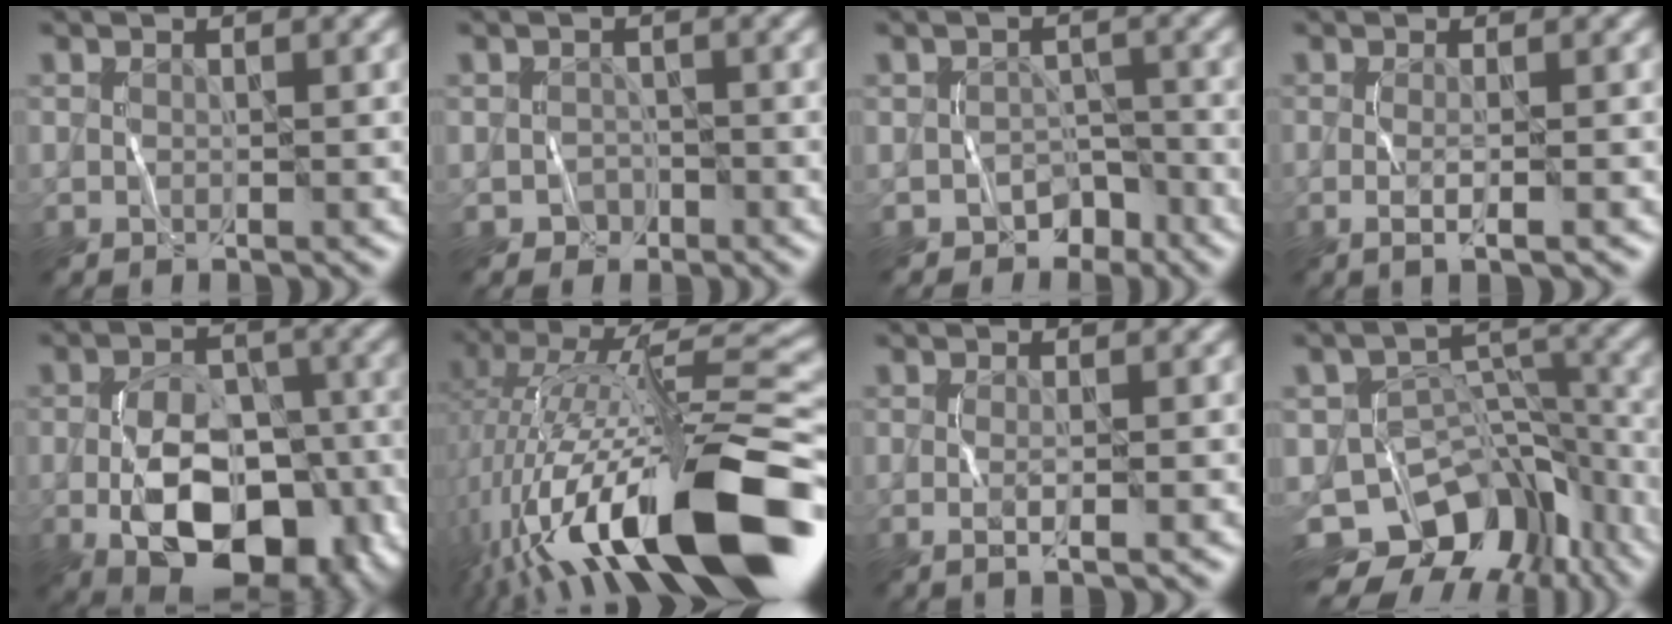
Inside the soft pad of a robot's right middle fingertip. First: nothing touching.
{"total": 1.1, "force": [-0.7, 0.9, -0.3], "torque": [0.012, 0.001, -0.014]}
{"total": 2.7, "force": [-2.1, 1.6, 0.3], "torque": [0.010, 0.003, -0.030]}
{"total": 1.9, "force": [-0.3, 0.5, 1.8], "torque": [-0.025, -0.008, -0.005]}
{"total": 11.2, "force": [-3.7, 6.4, 8.4], "torque": [-0.144, -0.018, -0.054]}
{"total": 17.3, "force": [-6.7, 4.3, 15.4], "torque": [-0.244, 0.034, -0.123]}
{"total": 1.6, "force": [0.0, 0.5, 1.6], "torque": [-0.021, -0.011, -0.006]}
{"total": 12.5, "force": [-8.4, 7.7, 5.3], "torque": [-0.071, 0.013, -0.116]}